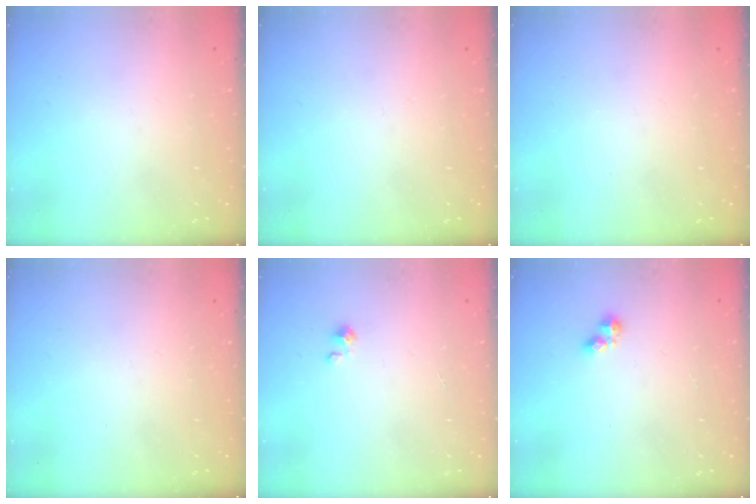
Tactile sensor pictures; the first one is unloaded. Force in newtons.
{"total": 0.0}
{"total": 0.0}
{"total": 0.0}
{"total": 0.9, "press": 0.9, "slide": 0.1}
{"total": 2.7, "press": 2.6, "slide": 0.3}